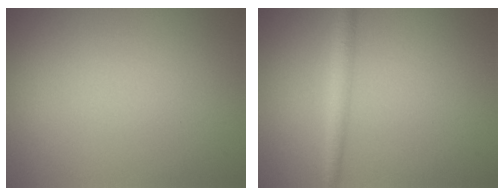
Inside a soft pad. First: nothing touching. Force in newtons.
{"total": 2.0, "press": 2.0, "slide": 0.0}